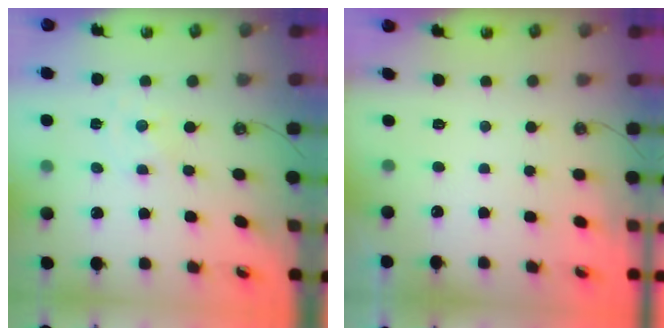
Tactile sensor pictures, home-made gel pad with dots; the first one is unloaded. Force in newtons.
{"total": 0.0}